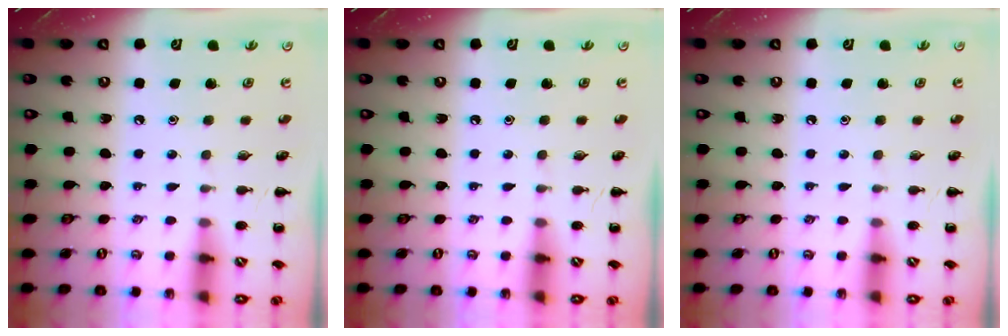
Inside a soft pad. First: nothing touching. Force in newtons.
{"total": 0.0}
{"total": 0.0}